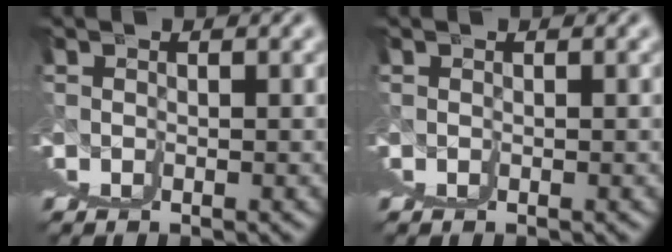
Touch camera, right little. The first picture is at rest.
{"total": 0.0}